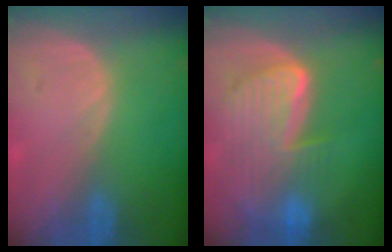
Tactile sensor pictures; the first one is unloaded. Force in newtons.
{"total": 9.7, "press": 8.3, "slide": 5.1}